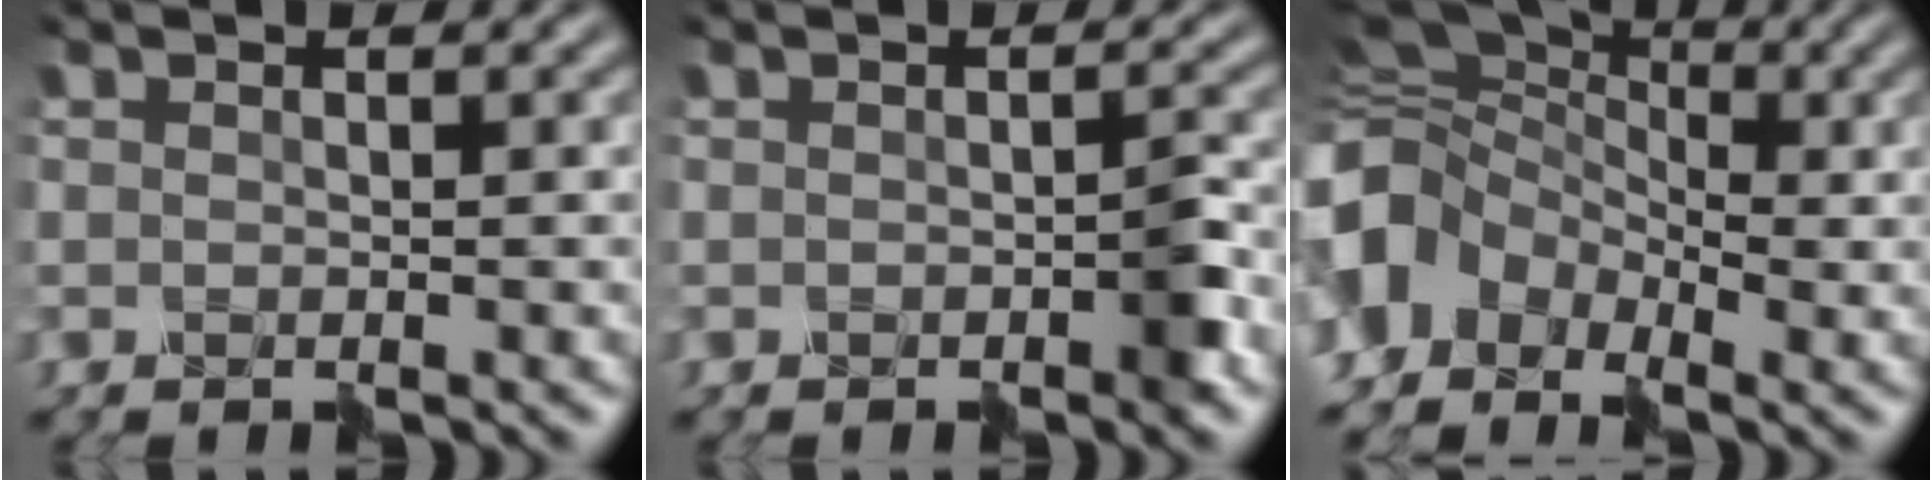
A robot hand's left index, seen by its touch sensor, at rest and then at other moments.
{"total": 2.0, "force": [-1.2, 0.4, 1.6], "torque": [-0.031, 0.001, -0.022]}
{"total": 7.5, "force": [-2.1, 6.3, 3.5], "torque": [-0.079, 0.010, -0.044]}